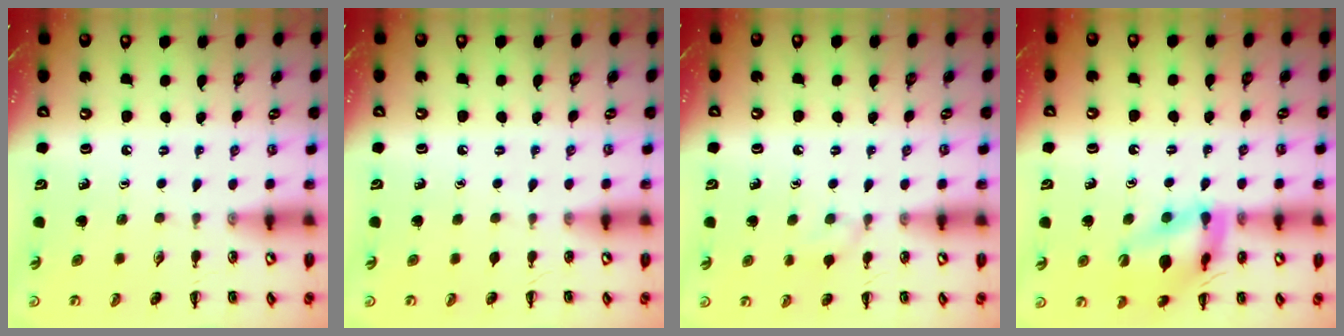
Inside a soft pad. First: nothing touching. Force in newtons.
{"total": 0.0}
{"total": 6.4, "press": 6.1, "slide": 1.7}
{"total": 13.9, "press": 13.8, "slide": 1.5}